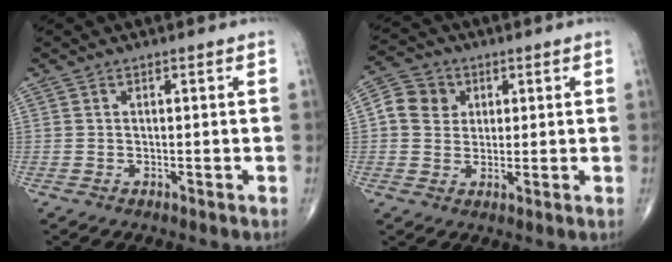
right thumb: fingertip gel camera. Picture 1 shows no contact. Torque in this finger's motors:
{"motor_torque": [-0.25, 0.28, 0.04, 0.00, 0.14]}